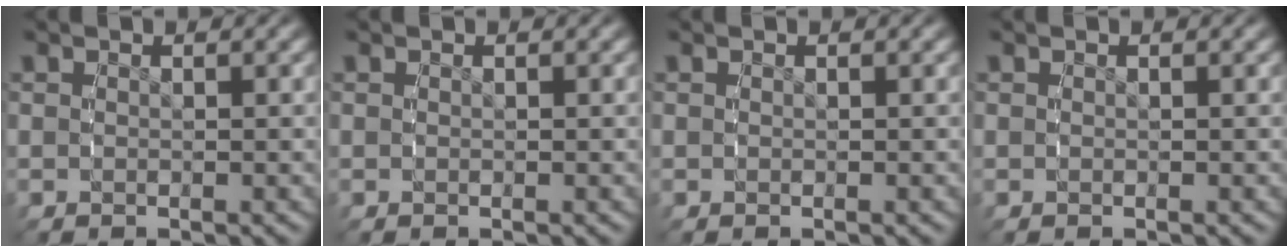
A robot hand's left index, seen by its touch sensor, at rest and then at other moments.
{"total": 0.0}
{"total": 0.0}
{"total": 0.0}